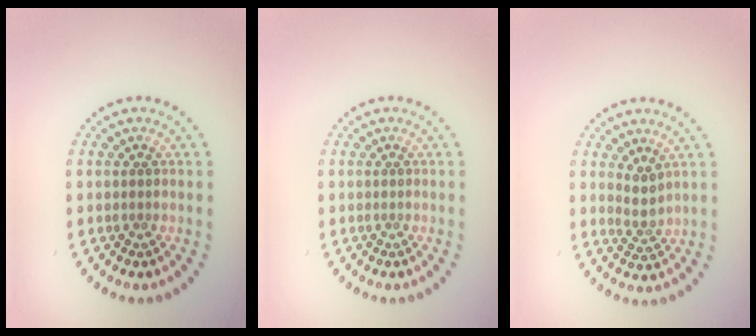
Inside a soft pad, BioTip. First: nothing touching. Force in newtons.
{"total": 0.0}
{"total": 1.9, "press": 1.4, "slide": 1.2}